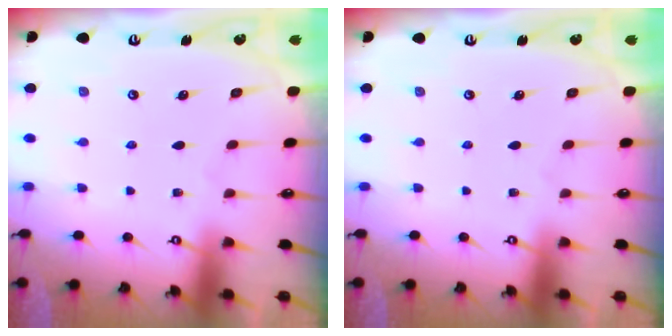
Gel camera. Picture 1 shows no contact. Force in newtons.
{"total": 0.0}